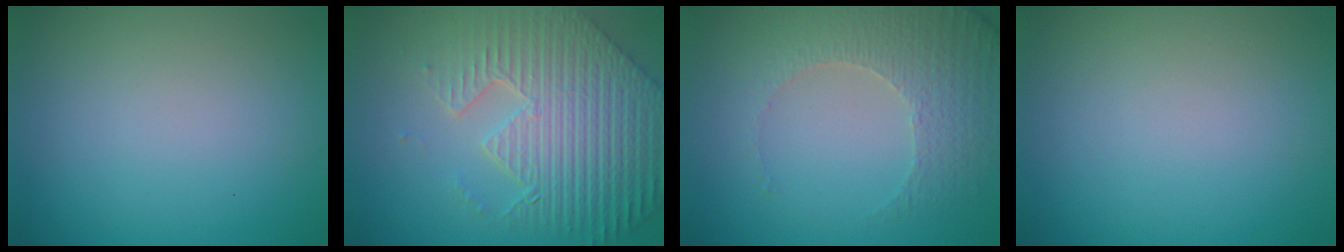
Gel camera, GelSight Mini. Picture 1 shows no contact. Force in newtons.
{"total": 9.3, "press": 6.5, "slide": 6.6}
{"total": 4.8, "press": 3.5, "slide": 3.4}
{"total": 0.0}